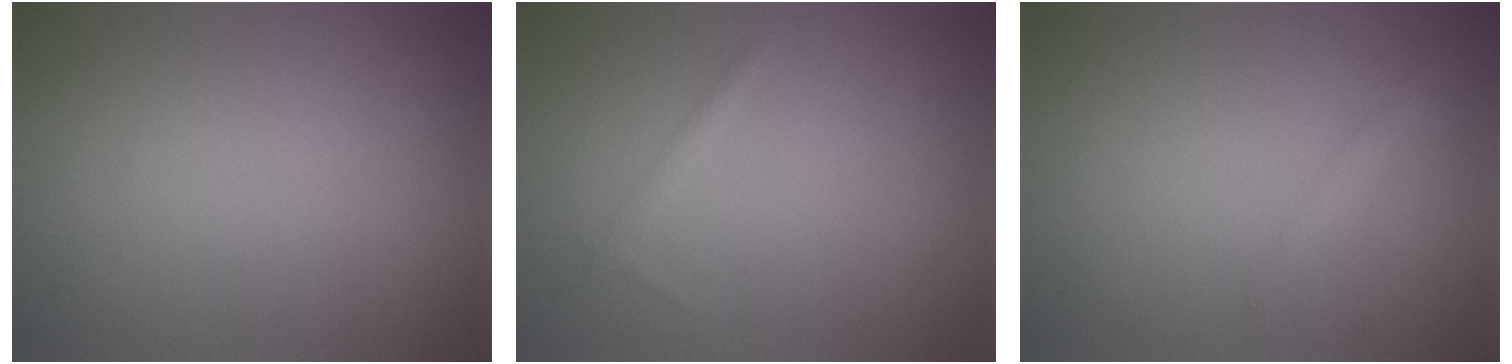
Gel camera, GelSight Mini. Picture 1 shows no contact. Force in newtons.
{"total": 0.5, "press": 0.5, "slide": 0.0}
{"total": 0.8, "press": 0.8, "slide": 0.1}